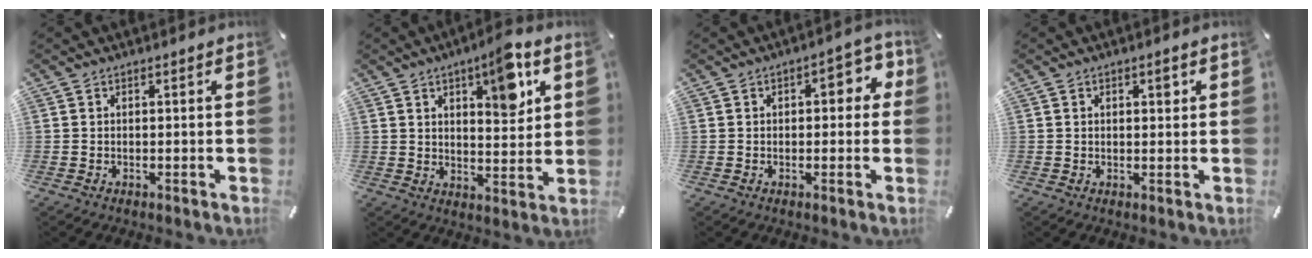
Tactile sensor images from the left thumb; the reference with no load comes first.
{"total": 10.6, "force": [5.9, 4.2, 7.7], "torque": [-0.096, -0.031, 0.094]}
{"total": 6.0, "force": [0.8, 3.5, 4.8], "torque": [-0.045, -0.002, 0.001]}
{"total": 2.4, "force": [0.8, 1.2, 1.9], "torque": [-0.023, 0.000, 0.009]}